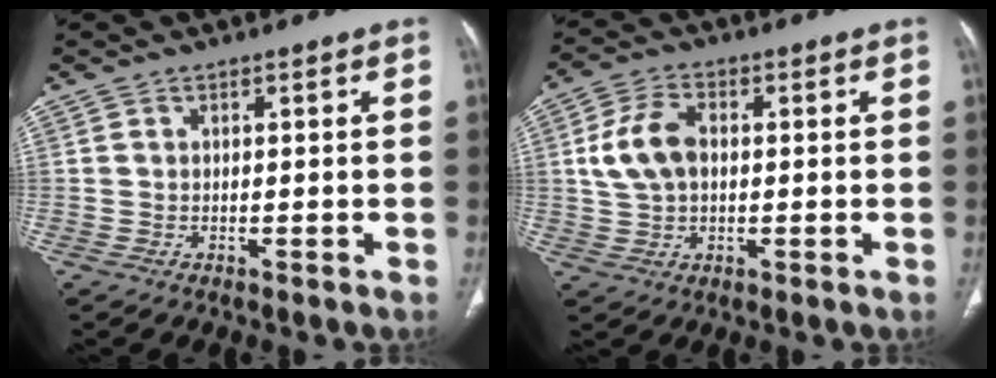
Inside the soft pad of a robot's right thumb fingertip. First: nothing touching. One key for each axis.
{"total": 8.1, "fx": 0.9, "fy": 5.3, "fz": 6.1, "tx": -0.119, "ty": 0.014, "tz": 0.018}